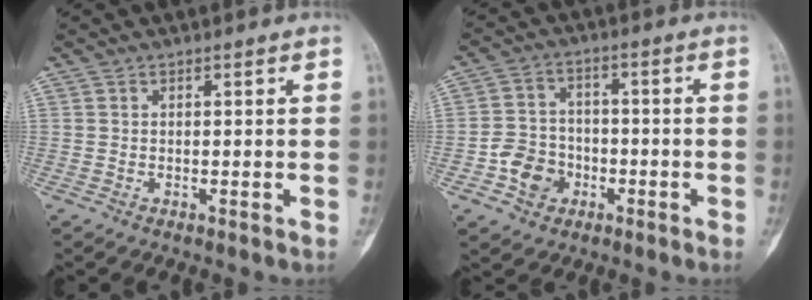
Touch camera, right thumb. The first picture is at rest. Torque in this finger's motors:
{"motor_torque": [0.88, 0.66, 0.21, -0.50, 0.02]}